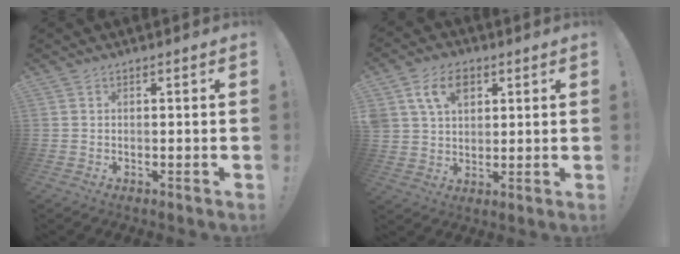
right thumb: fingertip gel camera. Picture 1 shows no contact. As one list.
[{"total": 10.1, "force": [4.7, 7.1, 5.5], "torque": [-0.096, 0.001, 0.091]}]